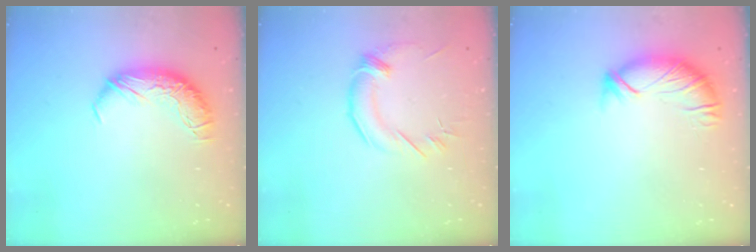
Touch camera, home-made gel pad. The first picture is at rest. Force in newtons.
{"total": 1.3, "press": 0.5, "slide": 1.2}
{"total": 3.2, "press": 3.0, "slide": 0.8}